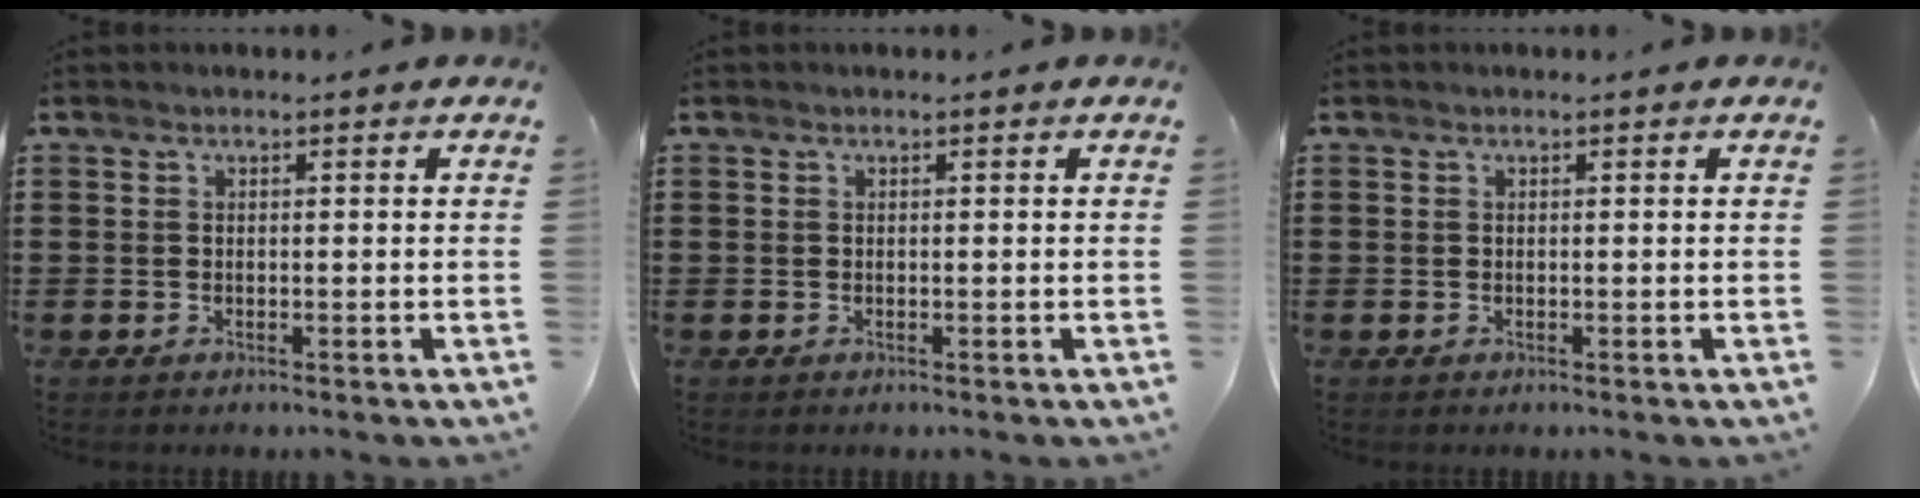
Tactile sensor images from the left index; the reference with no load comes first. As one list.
[{"total": 0.0}, {"total": 0.0}]